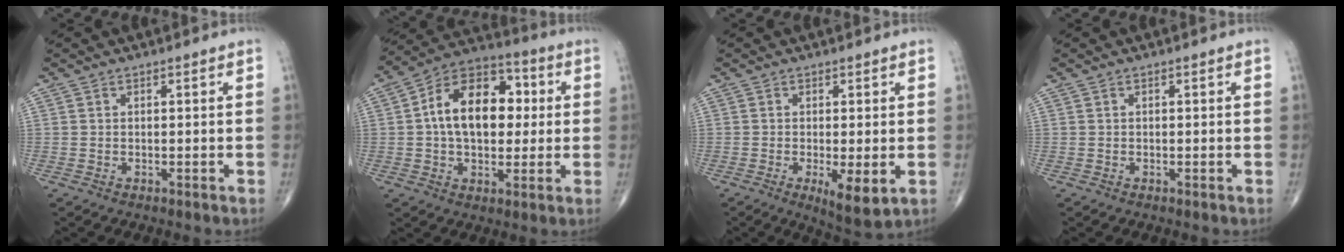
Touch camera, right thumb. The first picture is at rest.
{"total": 16.8, "force": [1.8, 10.6, 12.8], "torque": [-0.173, 0.026, 0.019]}
{"total": 6.4, "force": [-1.6, 1.9, 6.0], "torque": [-0.094, -0.020, -0.023]}
{"total": 0.0}